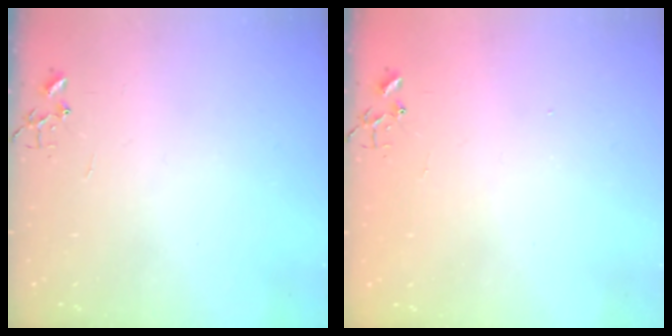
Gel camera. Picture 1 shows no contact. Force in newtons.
{"total": 1.3, "press": 1.2, "slide": 0.1}